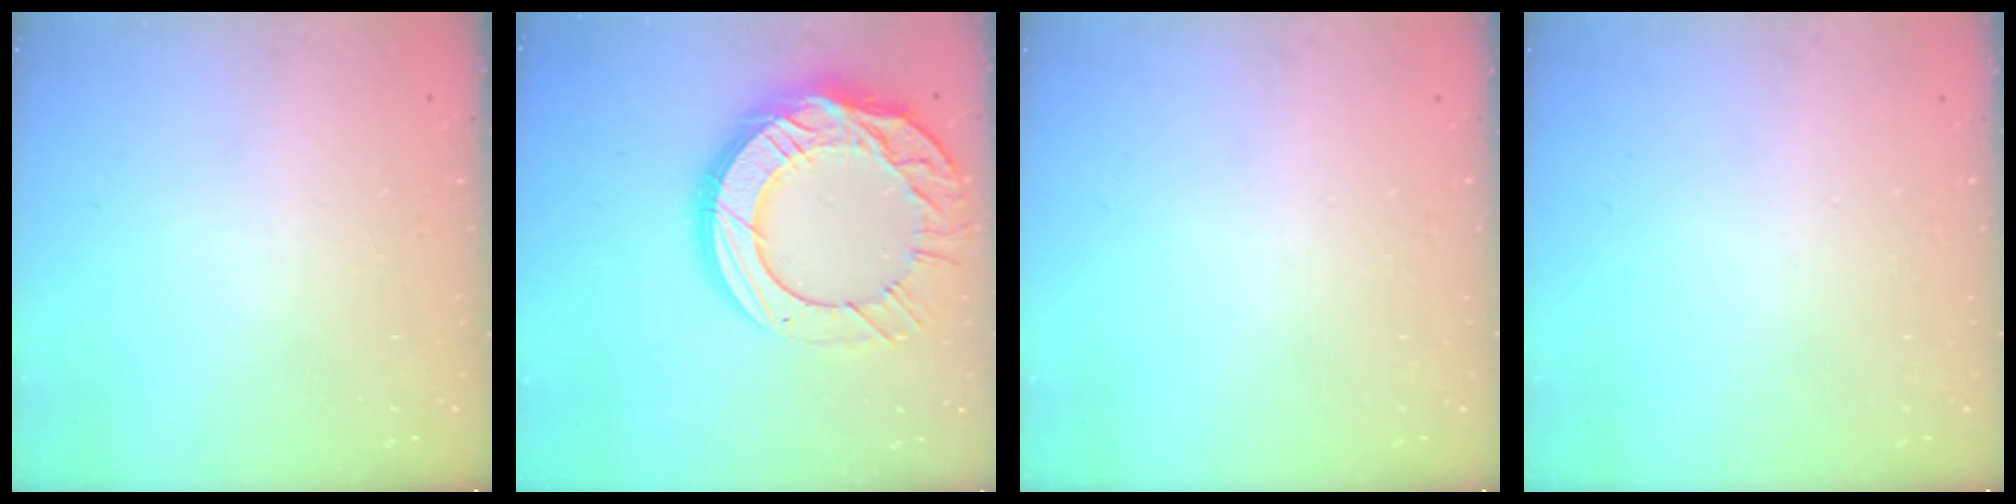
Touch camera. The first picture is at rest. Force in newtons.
{"total": 24.9, "press": 24.8, "slide": 2.4}
{"total": 0.0}
{"total": 0.0}